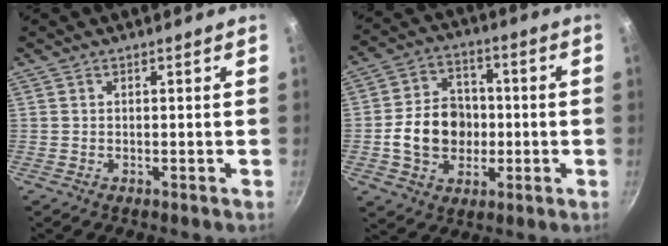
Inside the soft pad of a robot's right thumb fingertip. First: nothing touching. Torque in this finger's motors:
{"motor_torque": [0.60, 2.06, 1.01, -0.68, 0.30]}